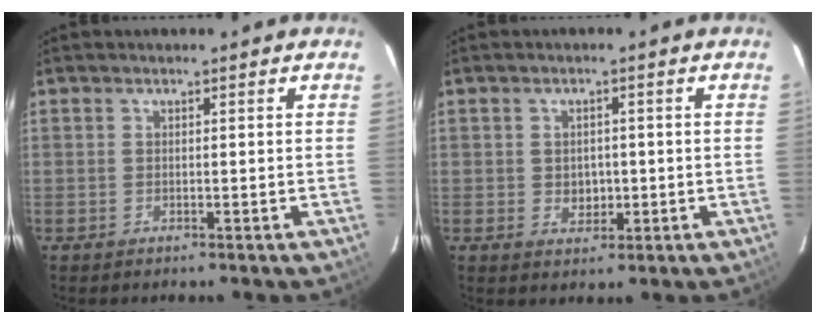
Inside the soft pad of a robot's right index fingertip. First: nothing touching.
{"total": 3.3, "force": [-0.4, 2.8, 1.7], "torque": [-0.027, 0.001, -0.001]}